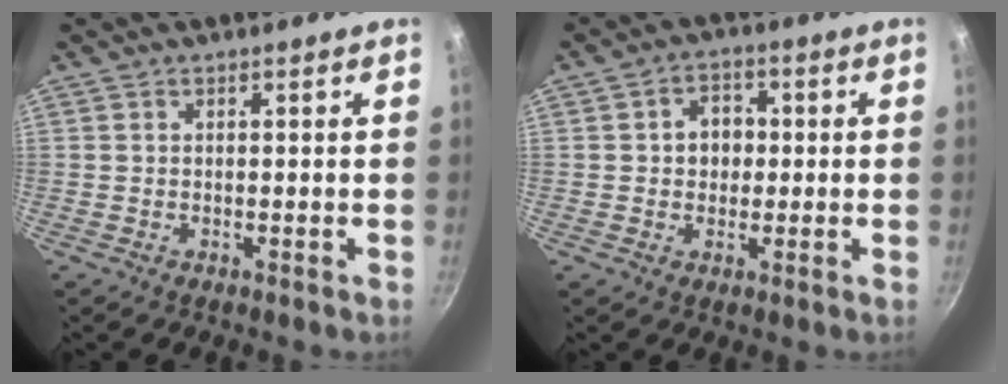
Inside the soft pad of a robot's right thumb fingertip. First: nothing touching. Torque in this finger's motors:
{"motor_torque": [0.02, 0.06, 0.06, -0.10, 0.08]}